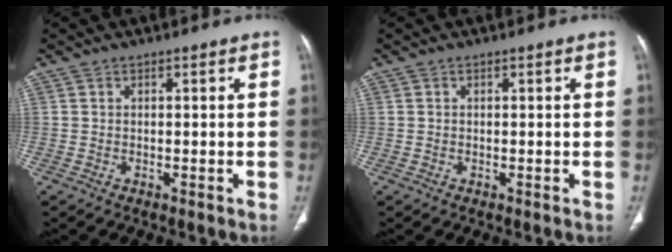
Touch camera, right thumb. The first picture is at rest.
{"total": 0.0}